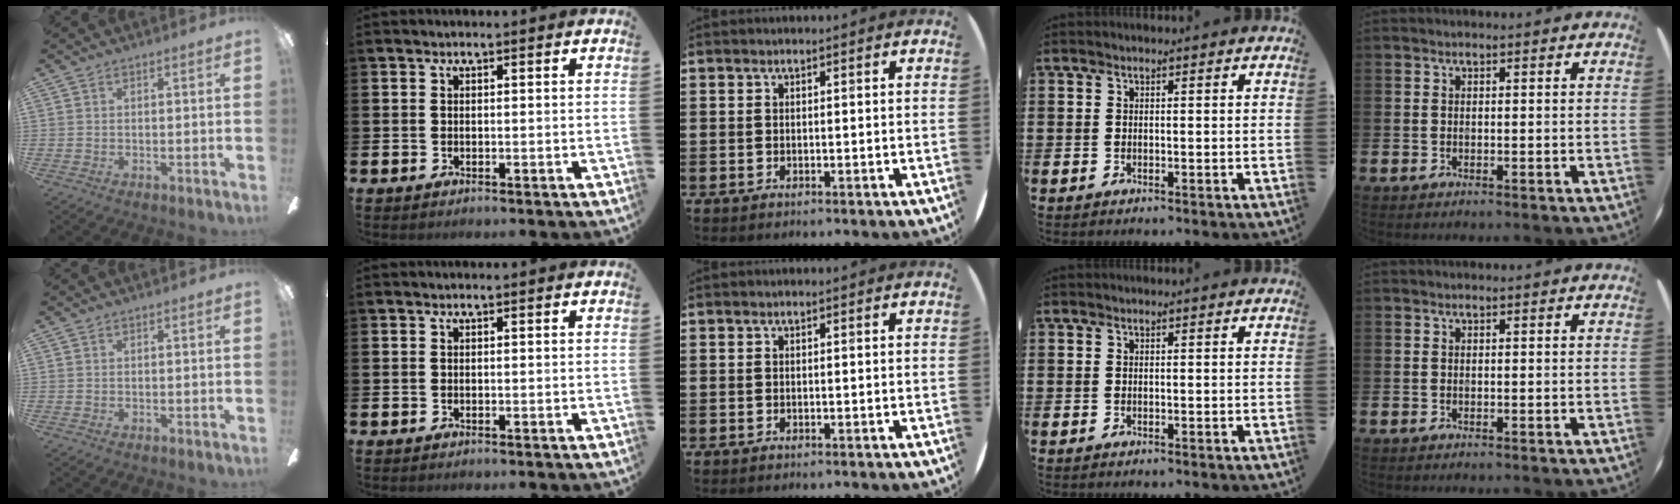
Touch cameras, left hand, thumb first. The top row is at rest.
{}